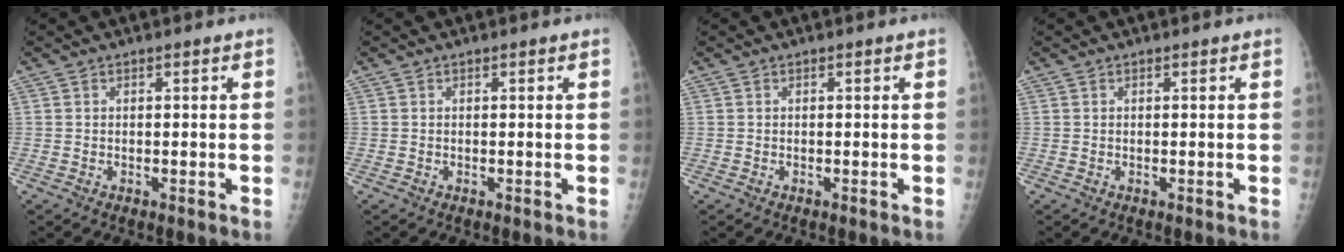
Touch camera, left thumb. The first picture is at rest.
{"total": 0.0}
{"total": 0.0}
{"total": 0.0}